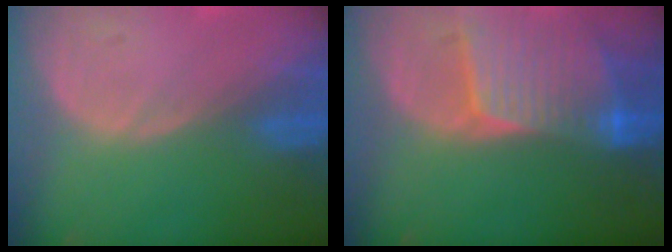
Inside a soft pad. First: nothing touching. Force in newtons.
{"total": 8.3, "press": 7.7, "slide": 3.2}